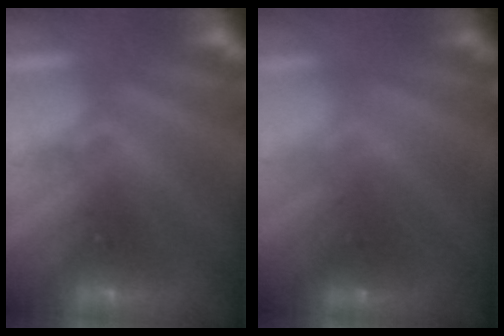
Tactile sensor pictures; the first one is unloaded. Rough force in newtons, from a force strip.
{"total": 1.6}